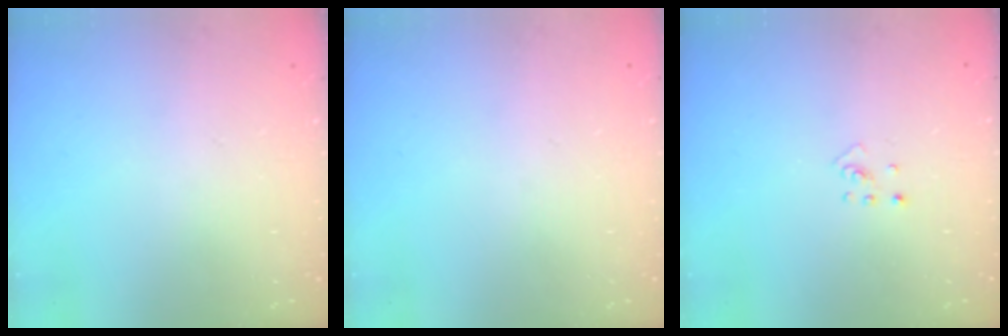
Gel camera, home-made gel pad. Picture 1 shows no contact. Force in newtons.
{"total": 0.0}
{"total": 2.5, "press": 2.4, "slide": 0.5}